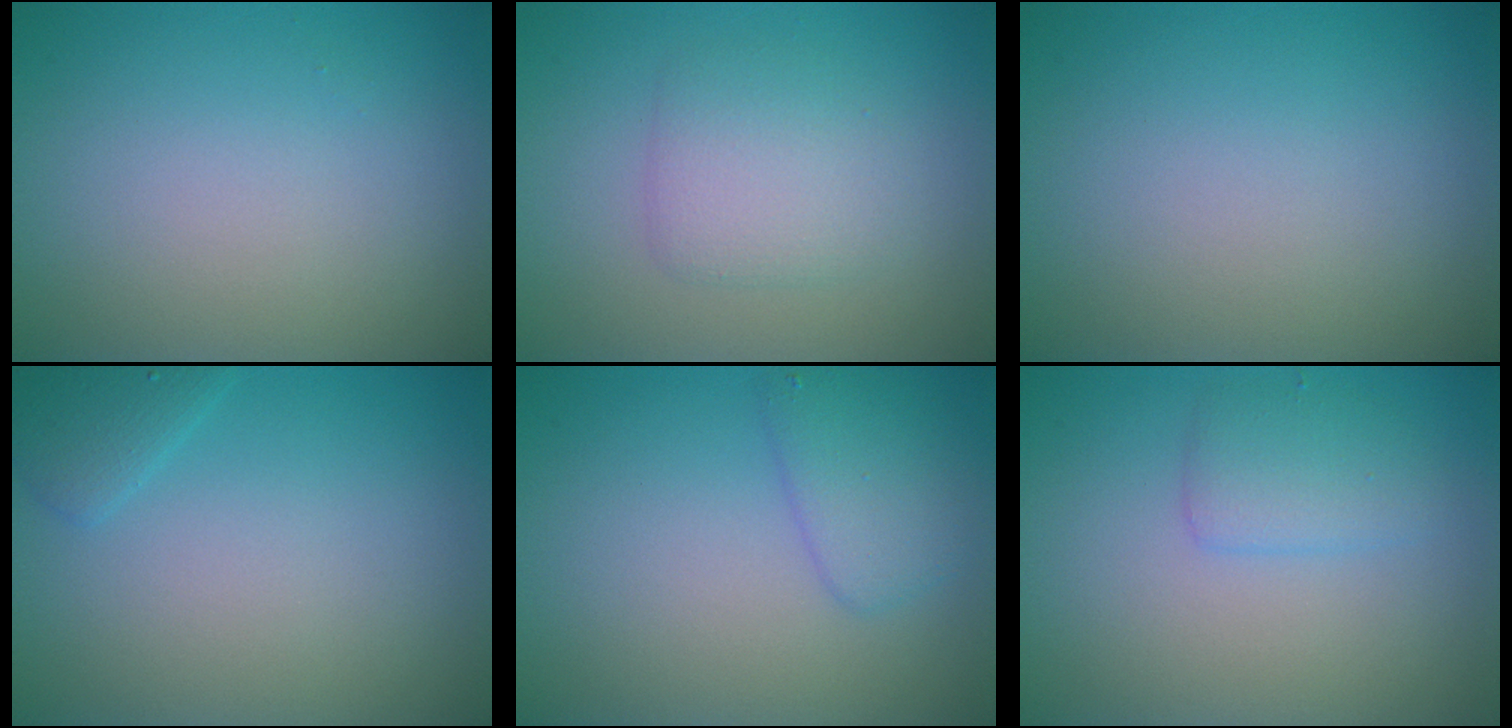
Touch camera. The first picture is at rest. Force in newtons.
{"total": 2.8, "press": 2.8, "slide": 0.1}
{"total": 0.0}
{"total": 1.6, "press": 1.6, "slide": 0.1}
{"total": 2.6, "press": 2.5, "slide": 0.2}
{"total": 2.1, "press": 2.1, "slide": 0.2}